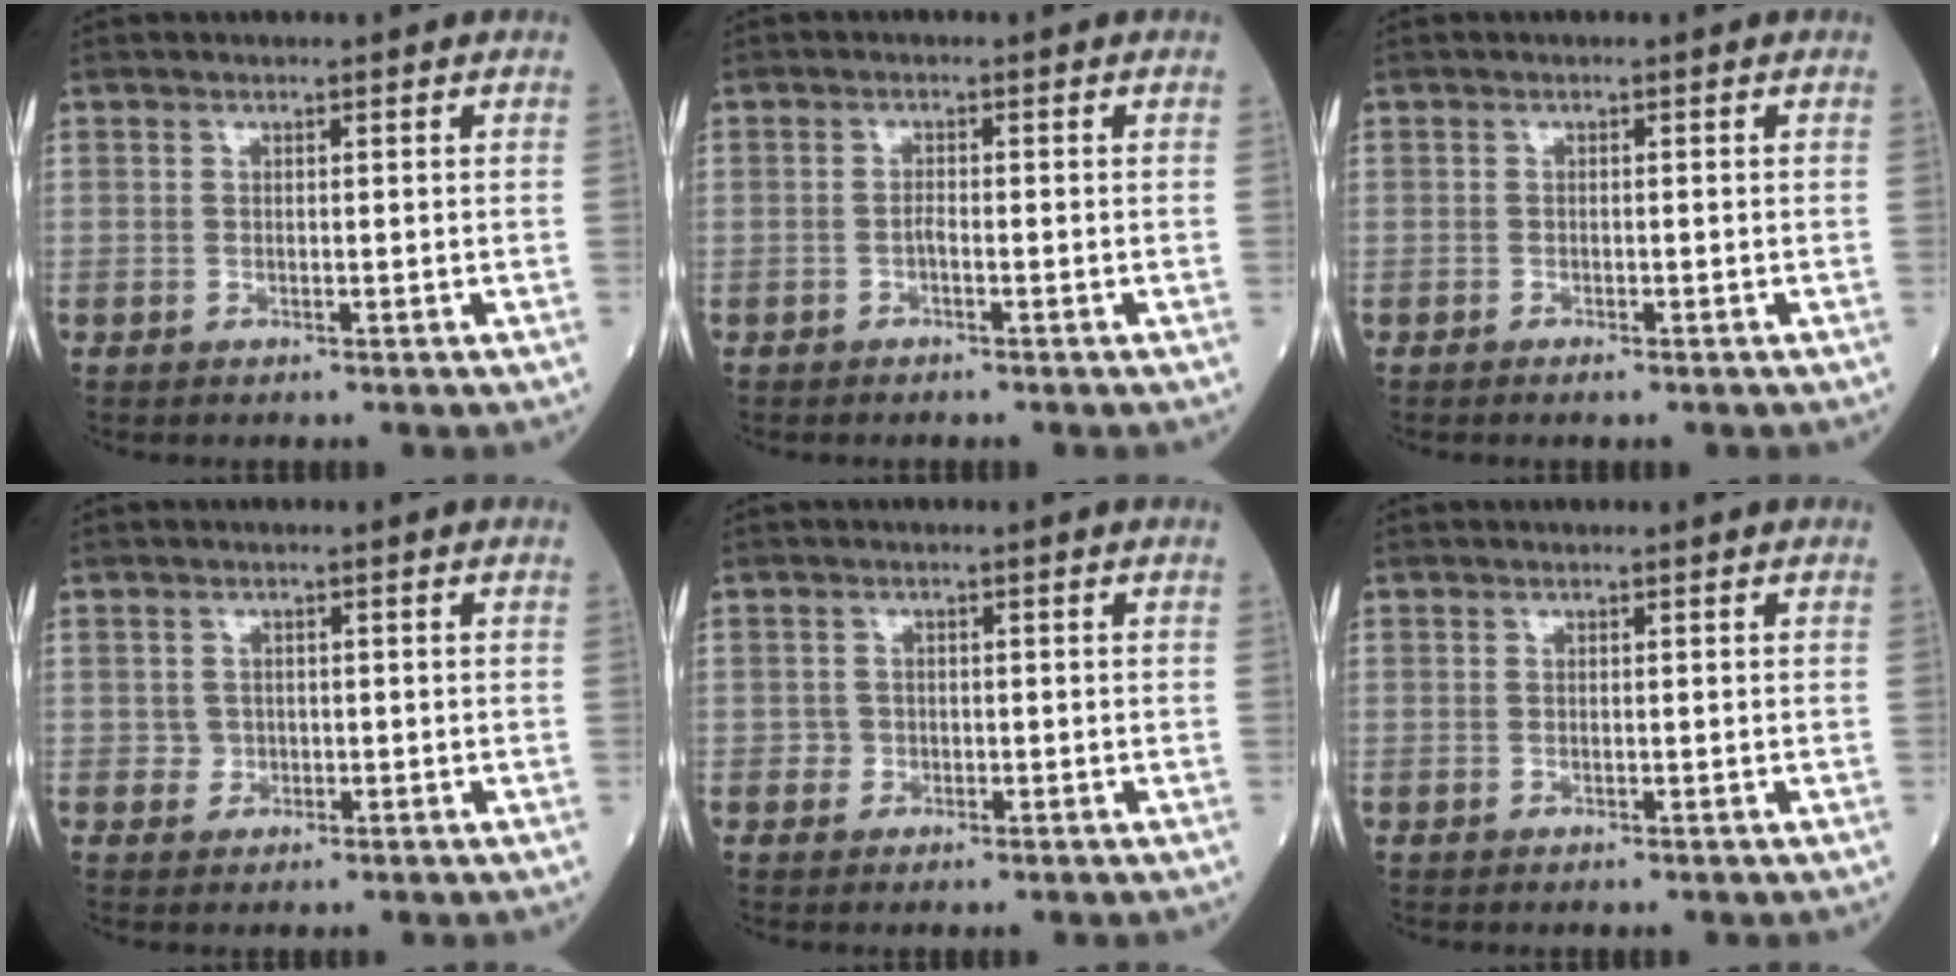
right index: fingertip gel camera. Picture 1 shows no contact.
{"total": 0.9, "force": [-0.6, 0.1, 0.7], "torque": [-0.015, 0.001, -0.012]}
{"total": 0.9, "force": [-0.7, 0.1, 0.5], "torque": [-0.013, -0.002, -0.009]}
{"total": 1.2, "force": [-0.2, 1.2, 0.1], "torque": [0.003, 0.004, -0.003]}
{"total": 1.1, "force": [-0.4, 1.1, 0.0], "torque": [0.006, 0.007, -0.010]}
{"total": 0.0}